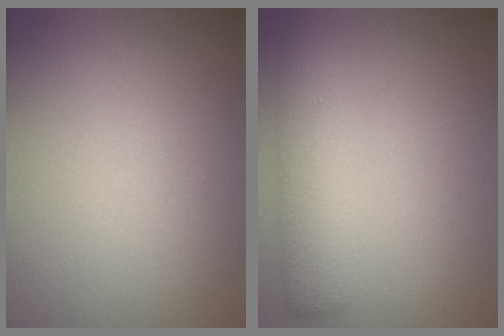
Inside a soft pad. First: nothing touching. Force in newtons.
{"total": 3.7, "press": 3.7, "slide": 0.1}